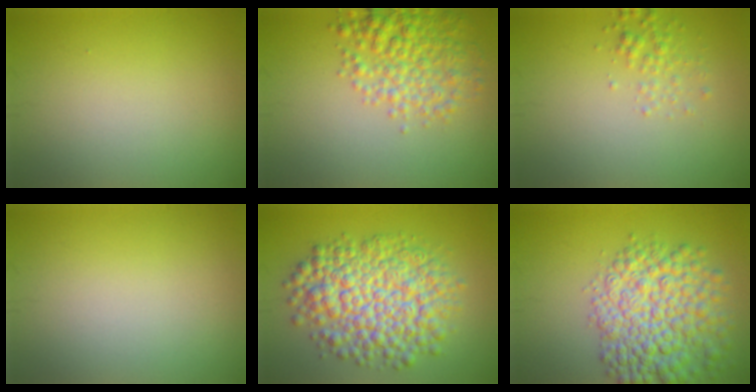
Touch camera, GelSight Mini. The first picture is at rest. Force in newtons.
{"total": 5.0, "press": 5.0, "slide": 0.2}
{"total": 1.6, "press": 1.6, "slide": 0.1}
{"total": 0.0}
{"total": 9.8, "press": 9.8, "slide": 0.2}
{"total": 9.0, "press": 9.0, "slide": 0.3}